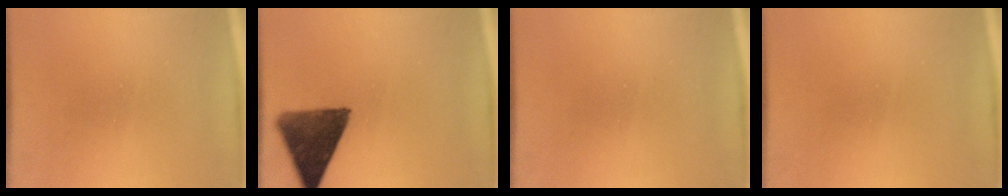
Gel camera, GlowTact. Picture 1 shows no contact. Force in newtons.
{"total": 11.3}
{"total": 0.0}
{"total": 0.5}